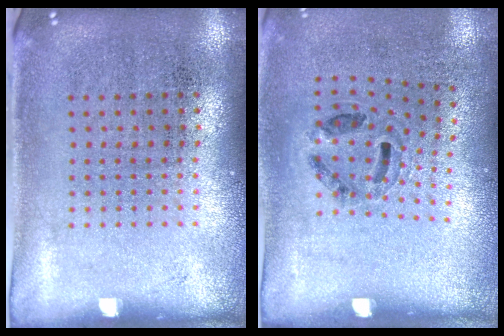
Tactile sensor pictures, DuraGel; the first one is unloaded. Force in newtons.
{"total": 1.2, "press": 0.8, "slide": 0.8}